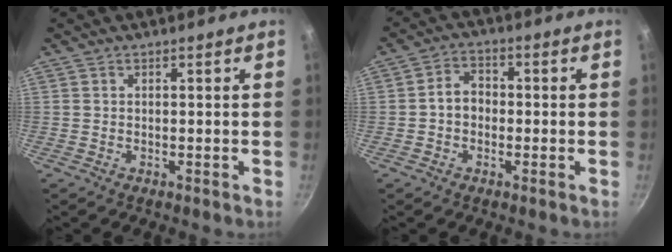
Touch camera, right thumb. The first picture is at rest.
{"total": 4.7, "force": [-0.6, 3.8, 2.8], "torque": [-0.025, 0.017, -0.017]}